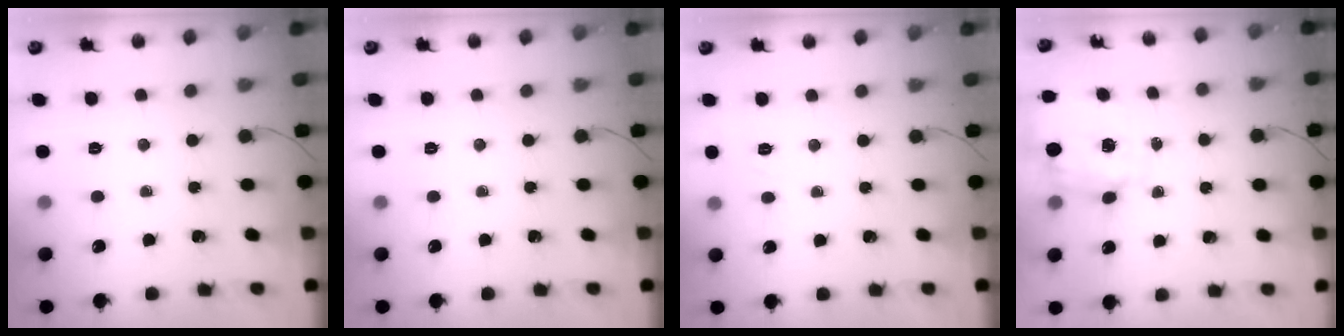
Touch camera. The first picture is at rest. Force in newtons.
{"total": 0.0}
{"total": 1.9, "press": 0.0, "slide": 1.9}
{"total": 2.6, "press": 2.4, "slide": 1.0}